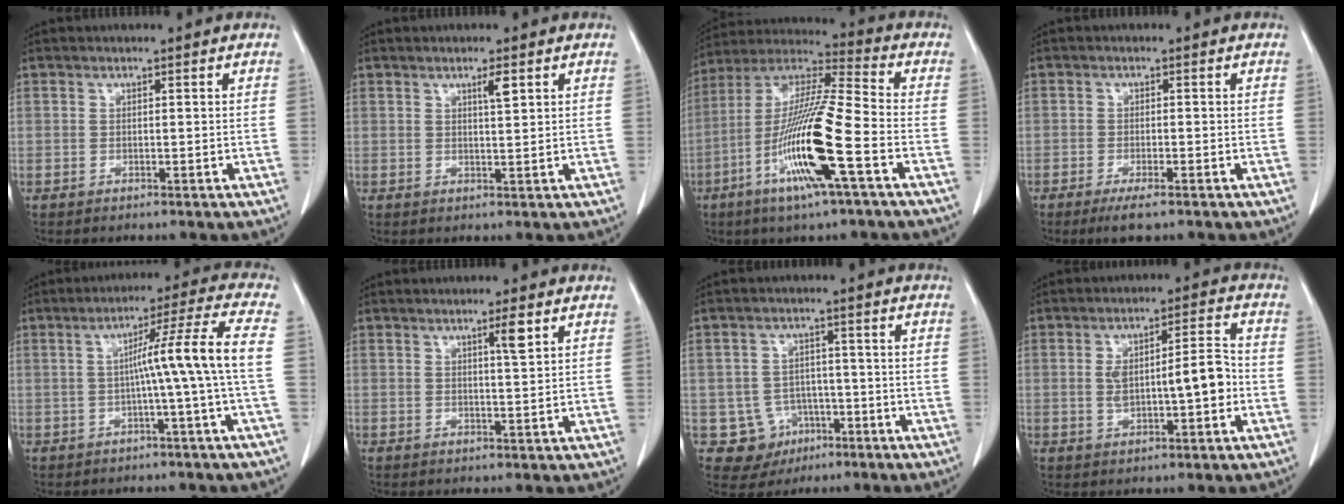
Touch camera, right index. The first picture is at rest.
{"total": 2.1, "force": [1.1, 0.1, 1.8], "torque": [-0.034, -0.003, 0.019]}
{"total": 17.4, "force": [-6.1, 0.3, 16.2], "torque": [-0.326, -0.013, -0.119]}
{"total": 3.5, "force": [-2.4, 0.5, 2.5], "torque": [-0.047, -0.008, -0.039]}
{"total": 9.5, "force": [-0.7, -2.3, 9.2], "torque": [-0.137, 0.018, -0.004]}
{"total": 2.6, "force": [1.3, -0.2, 2.2], "torque": [-0.040, -0.003, 0.022]}
{"total": 6.7, "force": [-2.3, 6.2, 0.9], "torque": [-0.014, 0.010, -0.026]}
{"total": 8.3, "force": [-0.8, 2.0, 8.1], "torque": [-0.140, 0.023, -0.006]}